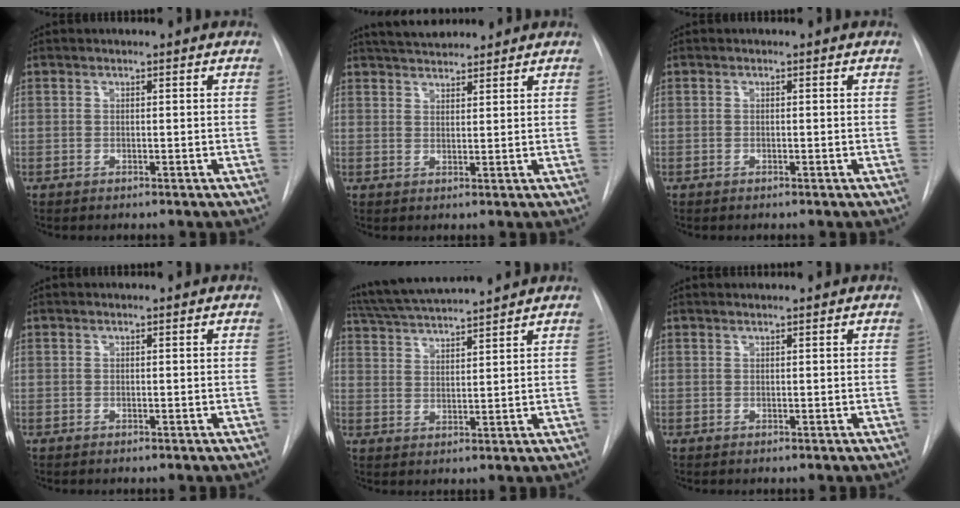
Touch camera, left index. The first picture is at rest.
{"total": 6.4, "force": [5.9, 1.3, 2.0], "torque": [-0.037, 0.027, 0.098]}
{"total": 0.0}
{"total": 0.0}
{"total": 12.0, "force": [11.0, -0.3, 4.7], "torque": [-0.093, 0.021, 0.184]}
{"total": 1.0, "force": [0.9, -0.2, 0.3], "torque": [-0.006, 0.011, 0.021]}